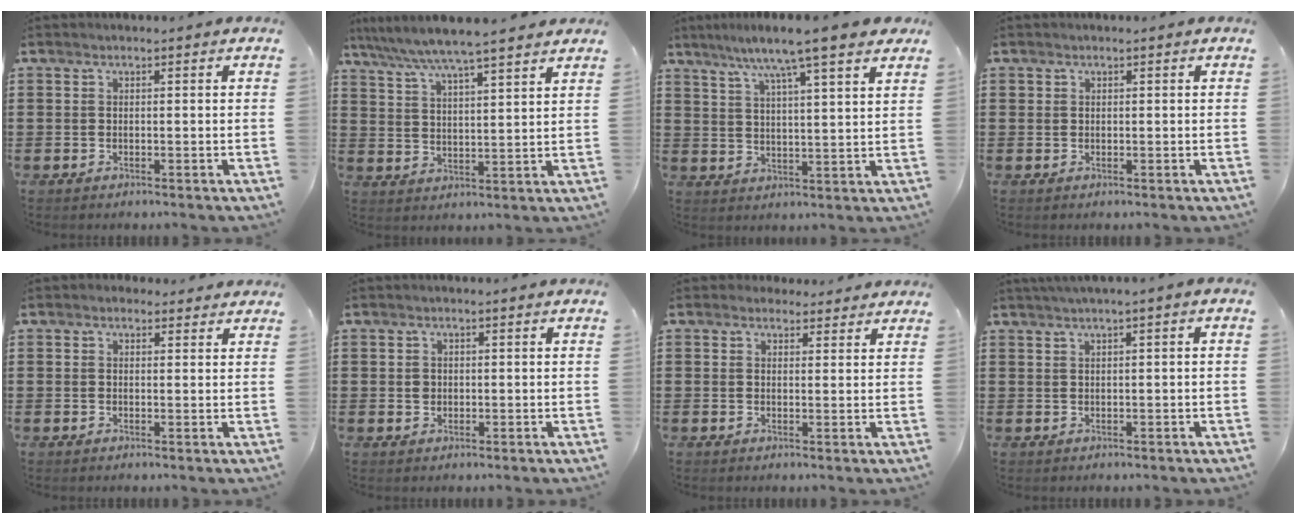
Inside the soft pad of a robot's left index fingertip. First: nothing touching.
{"total": 5.9, "force": [5.3, -0.5, 2.6], "torque": [-0.070, -0.028, 0.089]}
{"total": 7.7, "force": [6.2, -0.5, 4.6], "torque": [-0.109, -0.024, 0.104]}
{"total": 0.5, "force": [0.2, 0.5, 0.1], "torque": [-0.004, 0.004, 0.004]}
{"total": 1.4, "force": [1.1, 0.8, 0.3], "torque": [-0.002, 0.002, 0.019]}
{"total": 1.2, "force": [0.2, 1.1, 0.6], "torque": [-0.014, 0.006, 0.003]}
{"total": 2.2, "force": [2.0, 1.1, 0.2], "torque": [-0.003, -0.002, 0.036]}
{"total": 1.3, "force": [0.3, -0.2, 1.2], "torque": [-0.019, -0.005, 0.007]}